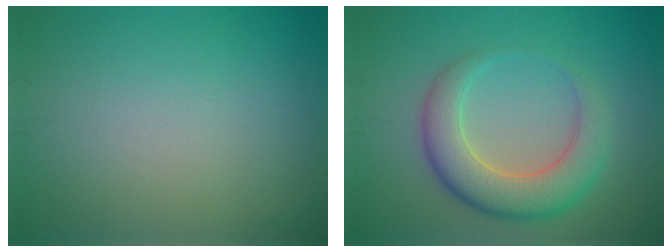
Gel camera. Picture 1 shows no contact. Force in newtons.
{"total": 6.3, "press": 6.2, "slide": 0.3}